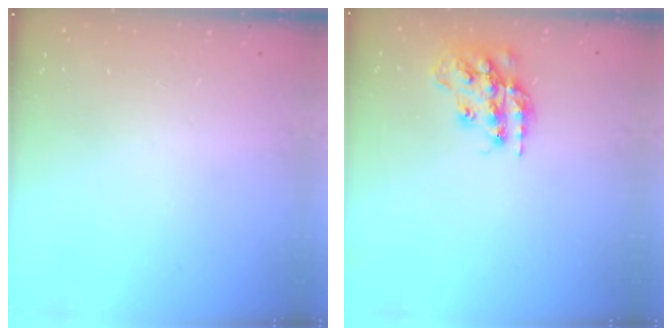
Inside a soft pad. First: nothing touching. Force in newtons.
{"total": 16.5, "press": 16.5, "slide": 1.0}